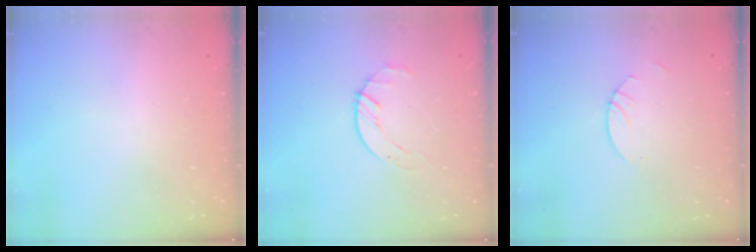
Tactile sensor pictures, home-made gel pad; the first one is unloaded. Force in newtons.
{"total": 1.8, "press": 1.7, "slide": 0.3}
{"total": 2.7, "press": 2.7, "slide": 0.2}